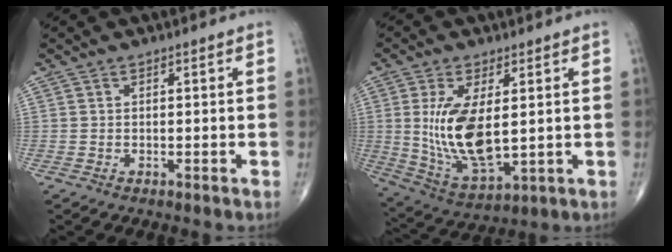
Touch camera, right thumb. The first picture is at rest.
{"total": 14.1, "force": [1.4, 6.4, 12.6], "torque": [-0.243, -0.024, 0.045]}